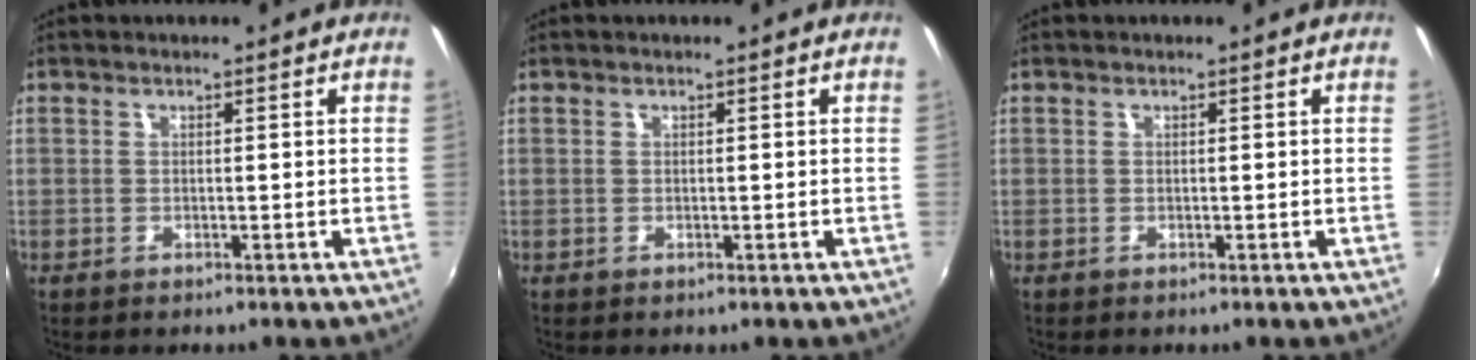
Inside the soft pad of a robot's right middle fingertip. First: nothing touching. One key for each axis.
{"total": 0.0}
{"total": 0.0}